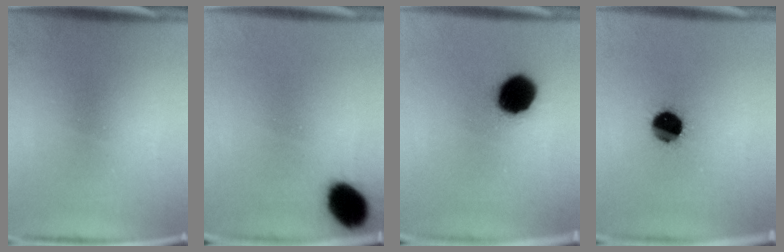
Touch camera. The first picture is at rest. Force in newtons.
{"total": 8.9}
{"total": 13.1}
{"total": 10.4}